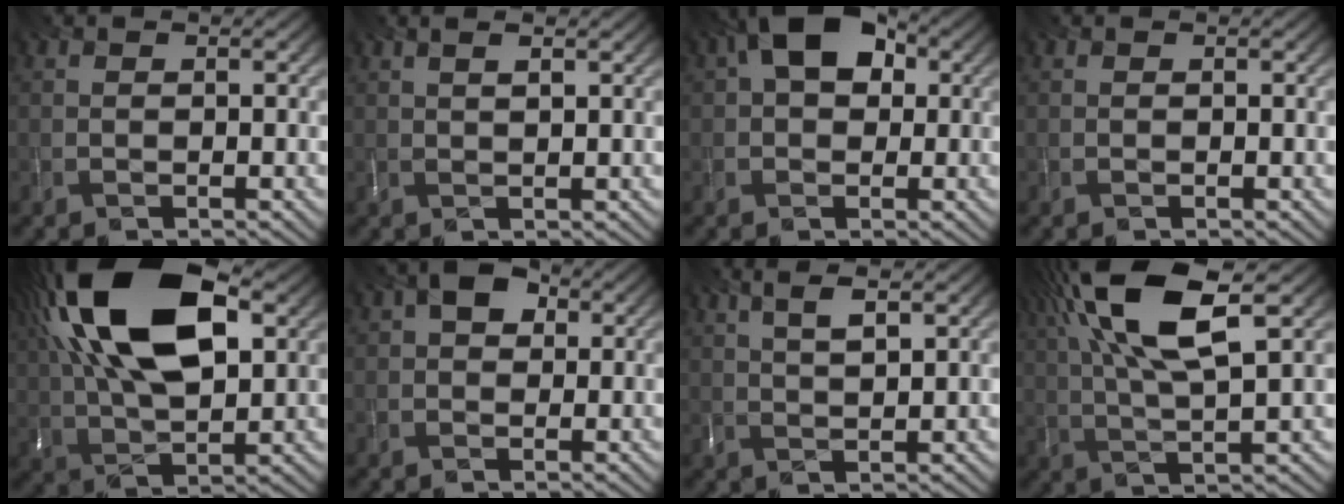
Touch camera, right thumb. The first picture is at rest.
{"total": 1.7, "force": [1.3, -0.2, 1.1], "torque": [-0.021, 0.002, 0.026]}
{"total": 7.4, "force": [2.1, 4.8, 5.2], "torque": [-0.093, 0.018, 0.023]}
{"total": 0.0}
{"total": 19.4, "force": [7.6, 9.5, 15.2], "torque": [-0.300, 0.054, 0.102]}
{"total": 3.6, "force": [1.0, 2.7, 2.2], "torque": [-0.035, 0.016, -0.004]}
{"total": 3.5, "force": [2.4, 0.2, 2.5], "torque": [-0.066, 0.007, 0.047]}
{"total": 13.7, "force": [6.4, 3.5, 11.6], "torque": [-0.252, 0.022, 0.116]}